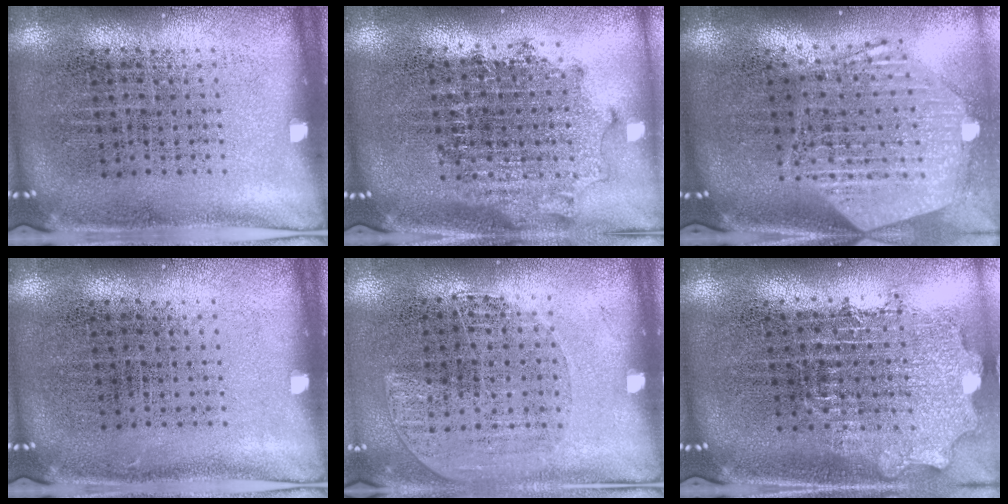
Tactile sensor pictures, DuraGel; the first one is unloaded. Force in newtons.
{"total": 1.8, "press": 1.5, "slide": 1.1}
{"total": 2.8, "press": 2.2, "slide": 1.7}
{"total": 0.0}
{"total": 1.1, "press": 1.1, "slide": 0.4}
{"total": 2.0, "press": 1.6, "slide": 1.2}